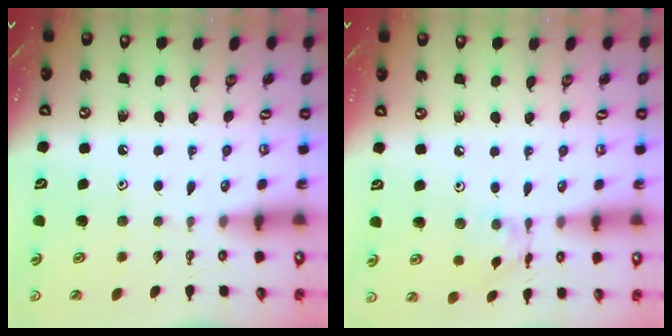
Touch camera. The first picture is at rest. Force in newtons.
{"total": 8.0, "press": 8.0, "slide": 0.5}